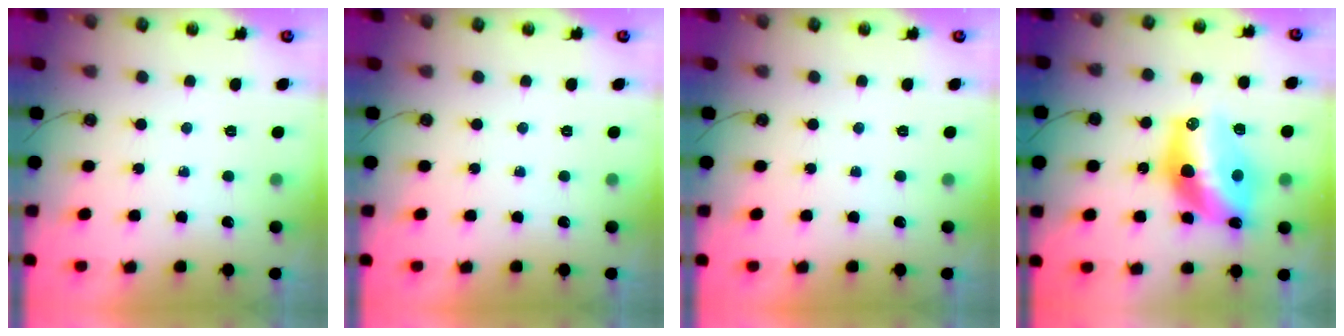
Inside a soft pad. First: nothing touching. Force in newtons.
{"total": 0.0}
{"total": 0.0}
{"total": 15.4, "press": 15.4, "slide": 1.1}